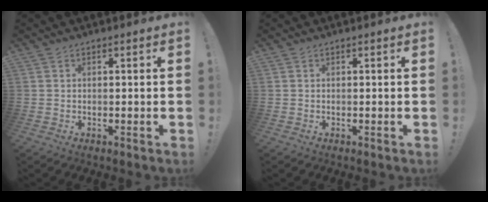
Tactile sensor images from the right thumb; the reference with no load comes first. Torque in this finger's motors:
{"motor_torque": [0.00, 0.00, 0.00, 0.00, 0.00]}